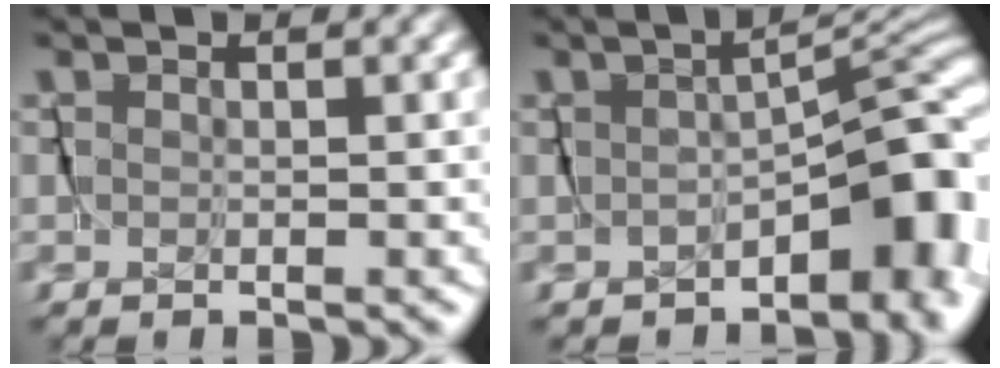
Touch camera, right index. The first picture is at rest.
{"total": 5.9, "force": [-3.3, 2.5, 4.2], "torque": [-0.042, 0.005, -0.054]}